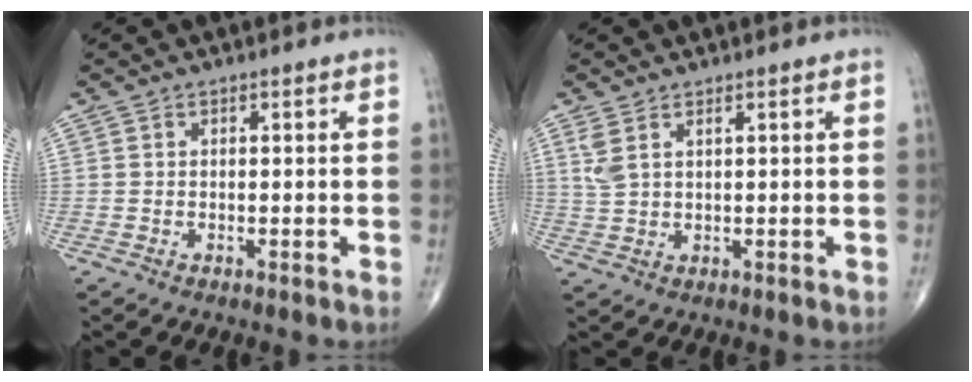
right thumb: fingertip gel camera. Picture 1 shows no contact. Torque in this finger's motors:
{"motor_torque": [-0.22, 0.24, 0.67, 0.28, 0.01]}